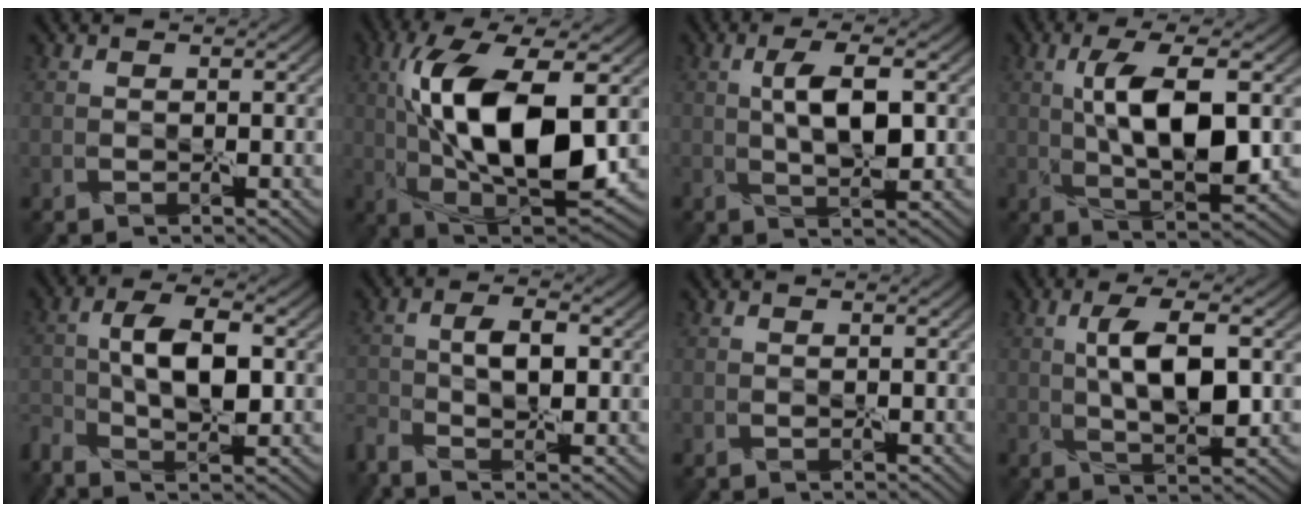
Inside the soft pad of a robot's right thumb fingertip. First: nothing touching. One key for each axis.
{"total": 13.1, "fx": 1.8, "fy": 5.5, "fz": 11.8, "tx": -0.220, "ty": 0.009, "tz": 0.031}
{"total": 4.2, "fx": 1.1, "fy": 1.2, "fz": 3.9, "tx": -0.067, "ty": 0.005, "tz": 0.018}
{"total": 8.0, "fx": 1.7, "fy": 2.6, "fz": 7.4, "tx": -0.120, "ty": 0.009, "tz": 0.029}
{"total": 7.0, "fx": -1.7, "fy": 3.1, "fz": 6.0, "tx": -0.119, "ty": -0.001, "tz": -0.039}
{"total": 4.7, "fx": -2.3, "fy": 1.8, "fz": 3.7, "tx": -0.073, "ty": -0.005, "tz": -0.048}
{"total": 0.0}
{"total": 5.4, "fx": 1.3, "fy": 1.6, "fz": 5.0, "tx": -0.086, "ty": 0.007, "tz": 0.022}